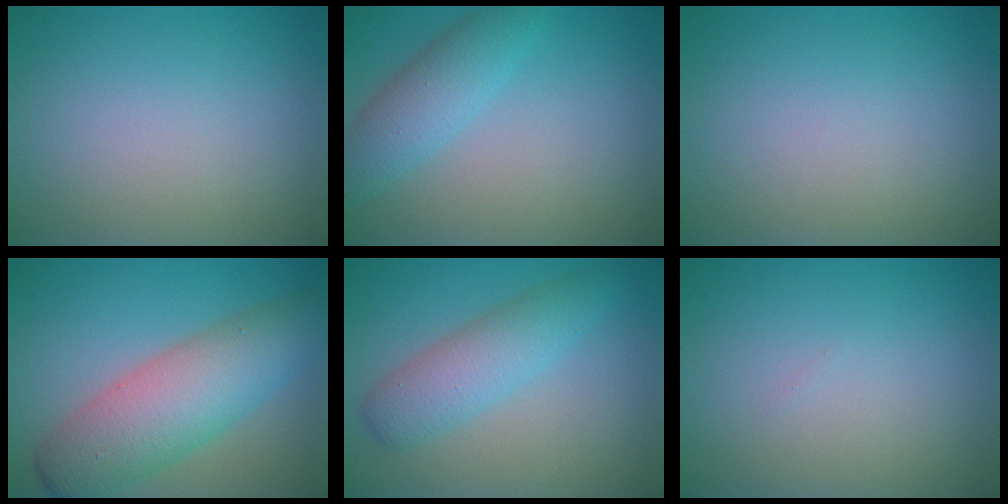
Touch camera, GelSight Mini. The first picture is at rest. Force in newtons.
{"total": 3.7, "press": 3.7, "slide": 0.1}
{"total": 0.0}
{"total": 7.8, "press": 7.8, "slide": 0.2}
{"total": 4.0, "press": 4.0, "slide": 0.0}
{"total": 0.0}